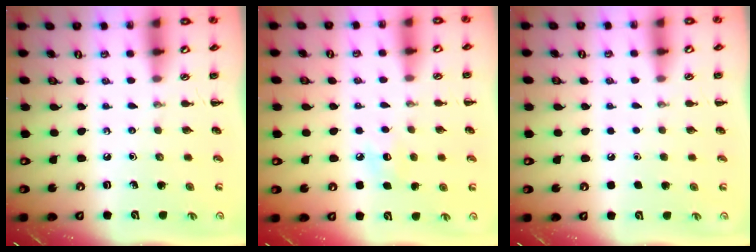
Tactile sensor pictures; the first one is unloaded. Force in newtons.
{"total": 6.8, "press": 6.7, "slide": 1.4}
{"total": 1.6, "press": 1.6, "slide": 0.1}